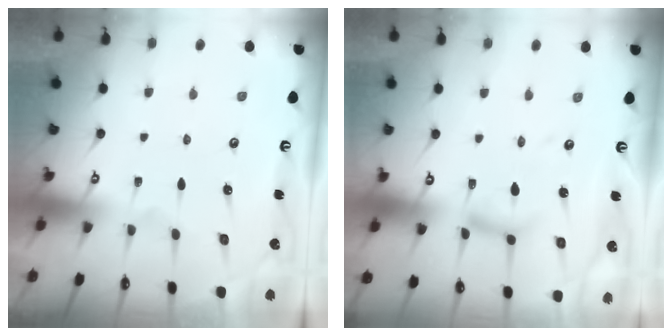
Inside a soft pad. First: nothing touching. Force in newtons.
{"total": 9.6, "press": 9.6, "slide": 0.8}